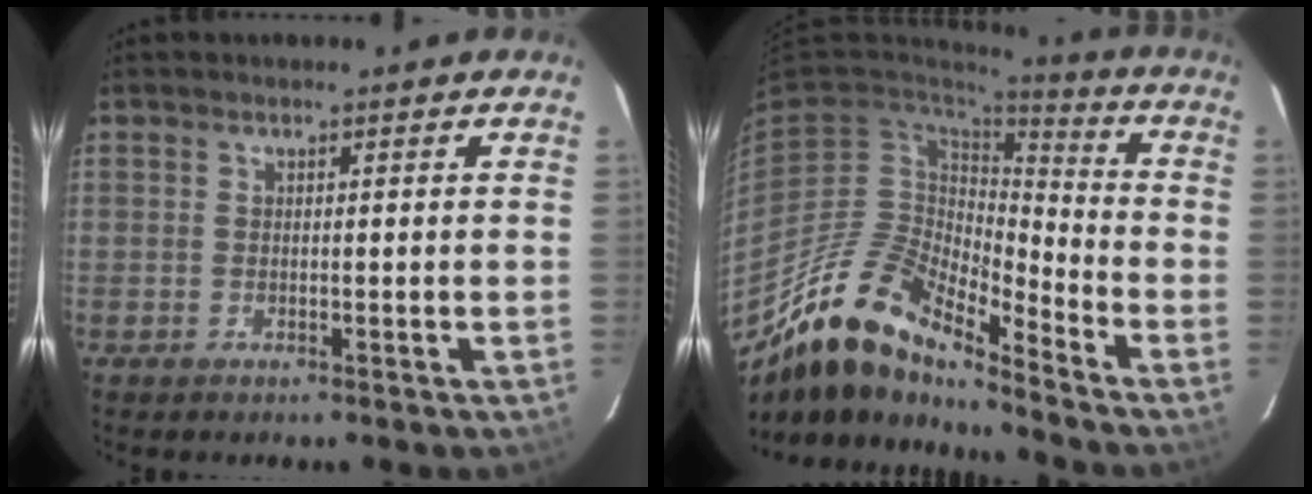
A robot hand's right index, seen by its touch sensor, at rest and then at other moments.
{"total": 17.7, "force": [-14.6, 4.6, 9.0], "torque": [-0.164, -0.018, -0.282]}